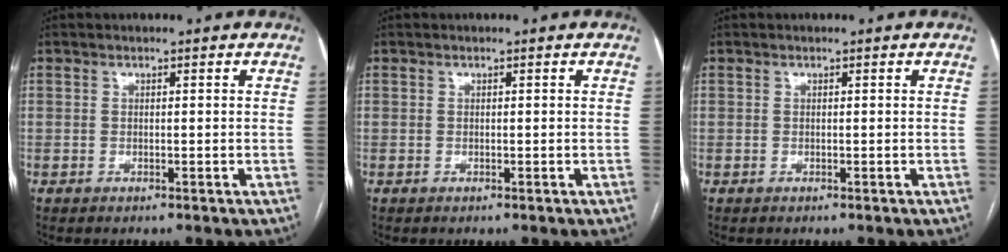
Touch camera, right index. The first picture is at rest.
{"total": 0.0}
{"total": 0.0}